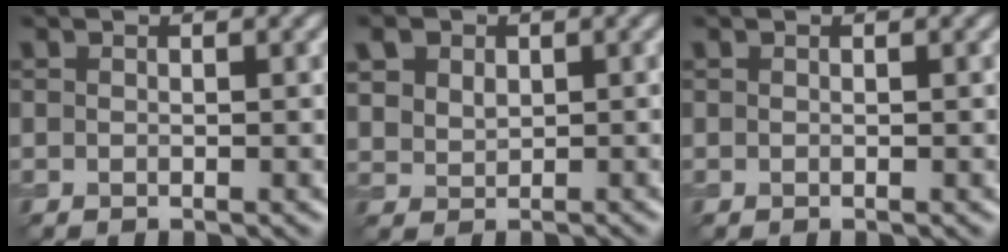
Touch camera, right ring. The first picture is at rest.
{"total": 3.3, "force": [1.6, 2.4, 1.5], "torque": [-0.042, 0.005, 0.042]}
{"total": 0.0}